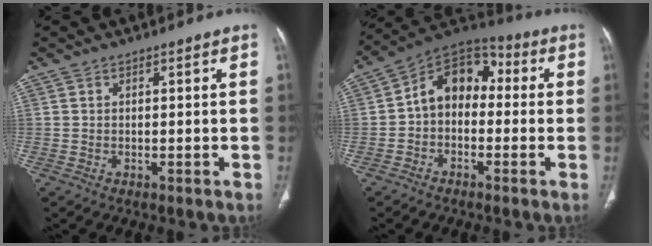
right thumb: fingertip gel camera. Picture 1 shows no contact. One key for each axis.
{"total": 10.7, "fx": -0.5, "fy": 7.9, "fz": 7.3, "tx": -0.087, "ty": 0.043, "tz": -0.029}